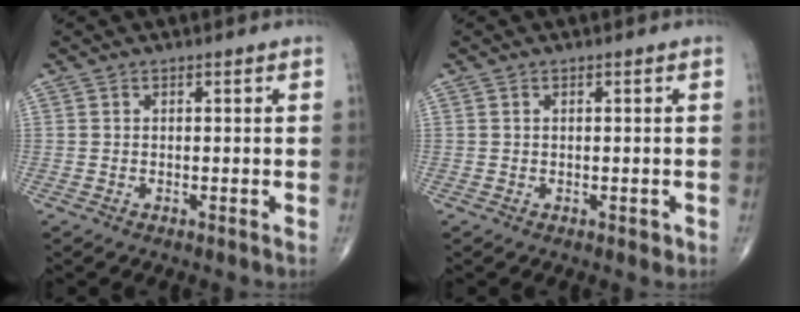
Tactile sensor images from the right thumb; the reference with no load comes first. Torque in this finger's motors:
{"motor_torque": [0.13, -0.13, -0.21, -0.09, 0.00]}